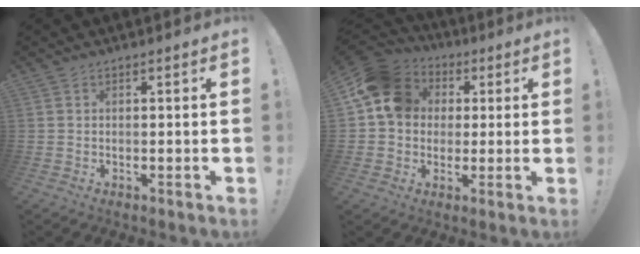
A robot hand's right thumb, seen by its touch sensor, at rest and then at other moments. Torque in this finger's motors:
{"motor_torque": [1.65, 1.51, 0.56, 0.06, 0.08]}